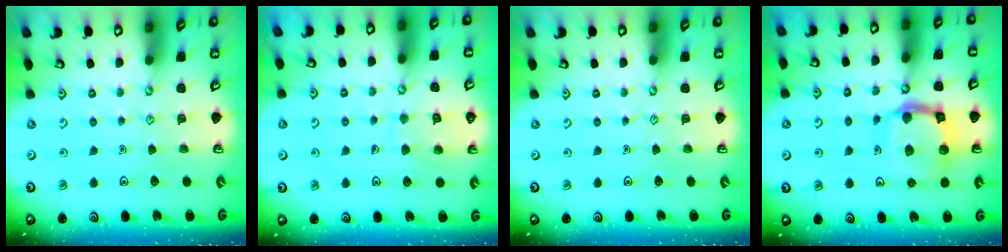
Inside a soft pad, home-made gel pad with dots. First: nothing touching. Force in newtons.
{"total": 7.6, "press": 7.5, "slide": 0.7}
{"total": 0.0}
{"total": 13.4, "press": 13.3, "slide": 1.6}